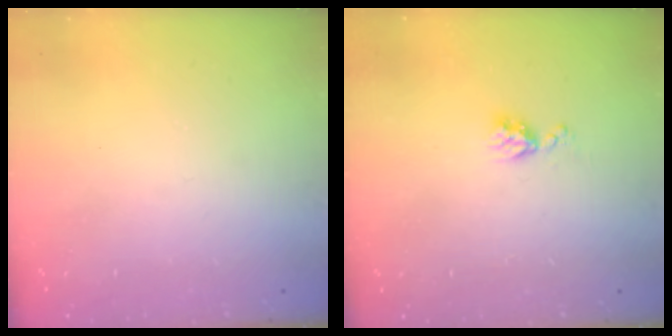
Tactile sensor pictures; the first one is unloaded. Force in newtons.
{"total": 5.5, "press": 5.5, "slide": 0.7}